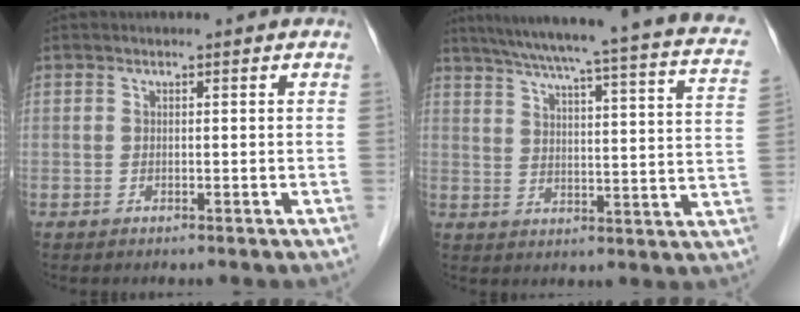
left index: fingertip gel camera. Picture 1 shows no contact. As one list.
[{"total": 25.3, "force": [20.4, 1.5, 14.8], "torque": [-0.220, -0.017, 0.243]}]